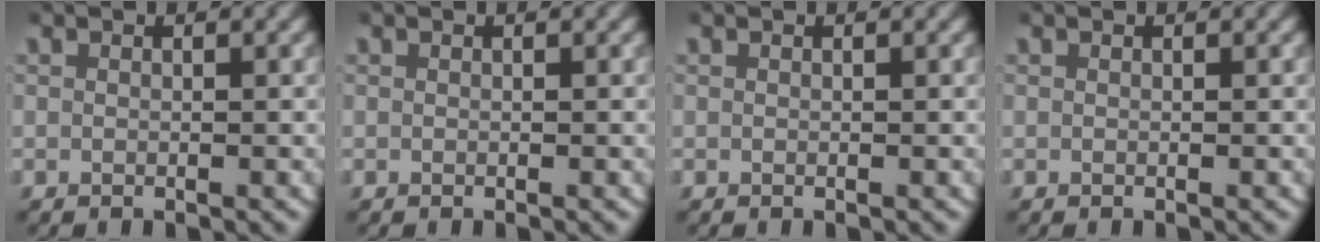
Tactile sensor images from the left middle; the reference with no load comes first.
{"total": 0.0}
{"total": 0.0}
{"total": 0.0}